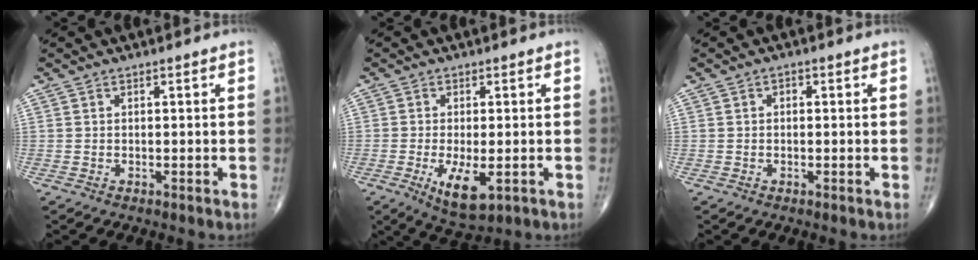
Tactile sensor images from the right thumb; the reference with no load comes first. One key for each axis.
{"total": 7.3, "fx": -2.2, "fy": 2.7, "fz": 6.4, "tx": -0.112, "ty": -0.017, "tz": -0.029}
{"total": 0.9, "fx": 0.2, "fy": 0.7, "fz": 0.6, "tx": -0.005, "ty": 0.003, "tz": 0.000}